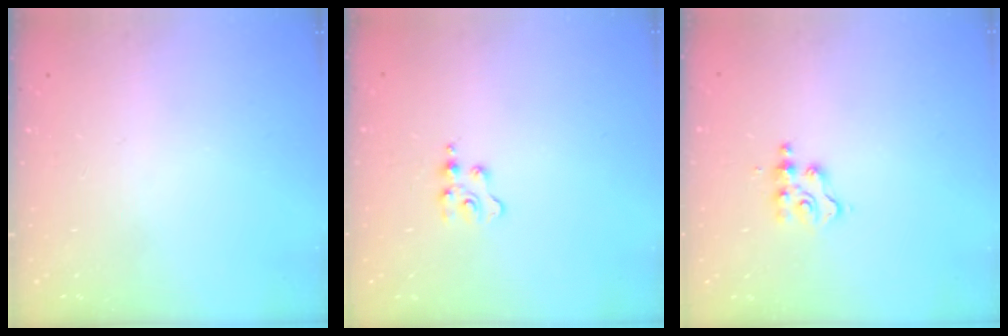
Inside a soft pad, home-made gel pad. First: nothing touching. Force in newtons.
{"total": 2.3, "press": 2.3, "slide": 0.3}
{"total": 4.5, "press": 4.4, "slide": 0.6}